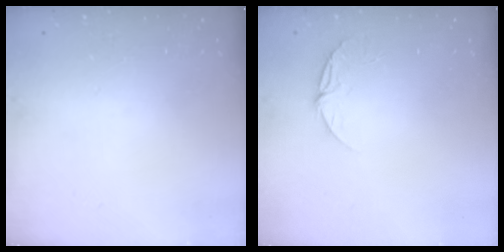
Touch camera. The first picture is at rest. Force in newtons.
{"total": 6.6, "press": 6.5, "slide": 0.7}